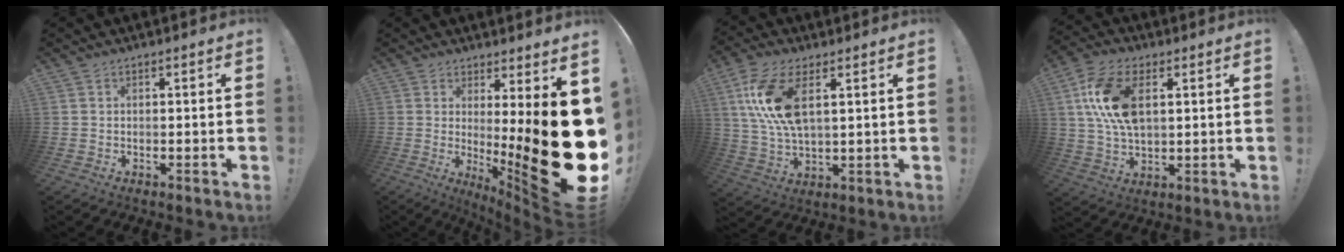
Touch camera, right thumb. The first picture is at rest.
{"total": 25.4, "force": [-1.3, 5.4, 24.8], "torque": [-0.320, -0.052, 0.004]}
{"total": 13.6, "force": [4.7, 6.2, 11.1], "torque": [-0.234, -0.019, 0.084]}
{"total": 14.5, "force": [3.6, 8.3, 11.4], "torque": [-0.233, 0.000, 0.068]}